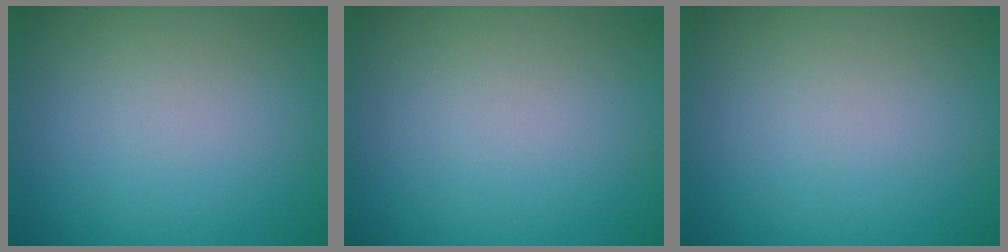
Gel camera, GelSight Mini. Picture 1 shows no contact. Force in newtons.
{"total": 0.0}
{"total": 0.0}